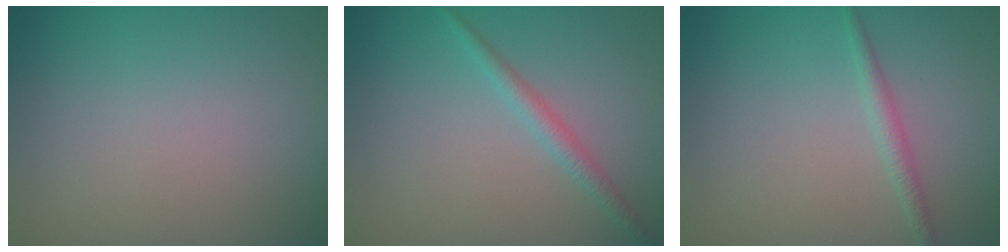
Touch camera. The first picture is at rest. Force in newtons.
{"total": 1.6, "press": 1.6, "slide": 0.1}
{"total": 1.4, "press": 1.4, "slide": 0.1}